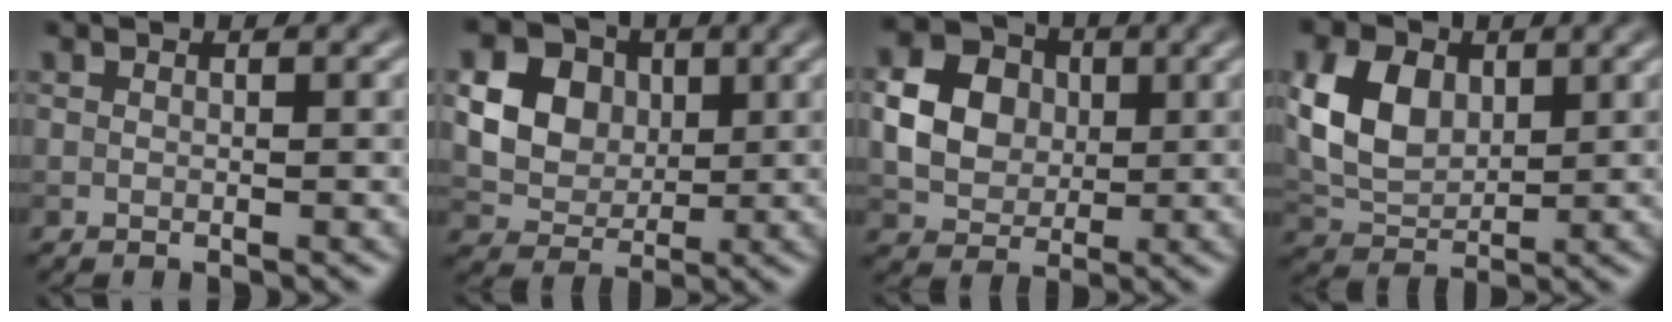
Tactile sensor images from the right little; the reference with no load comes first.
{"total": 11.2, "force": [3.4, 9.4, 5.1], "torque": [-0.131, 0.024, 0.064]}
{"total": 5.7, "force": [0.6, 4.8, 3.1], "torque": [-0.062, 0.004, 0.009]}
{"total": 6.0, "force": [1.5, 4.2, 4.1], "torque": [-0.092, 0.004, 0.029]}